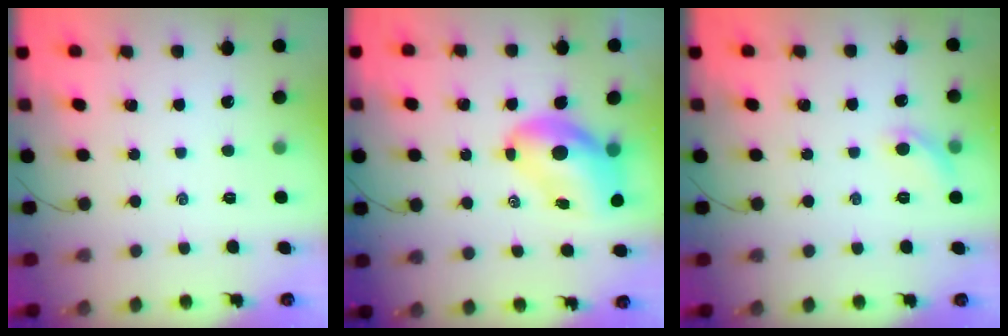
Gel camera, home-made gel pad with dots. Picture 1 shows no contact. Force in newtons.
{"total": 9.5, "press": 9.1, "slide": 2.6}
{"total": 6.3, "press": 6.2, "slide": 1.2}